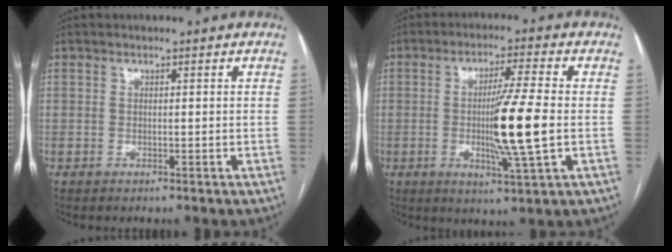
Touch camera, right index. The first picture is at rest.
{"total": 10.3, "force": [-1.2, -0.6, 10.2], "torque": [-0.182, -0.013, -0.024]}